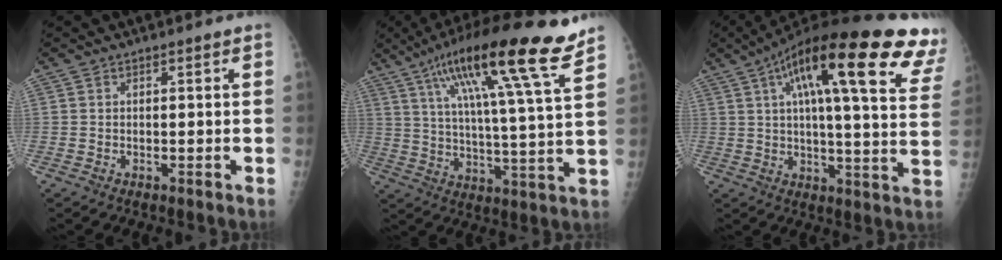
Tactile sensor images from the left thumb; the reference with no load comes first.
{"total": 21.2, "force": [12.9, 1.9, 16.7], "torque": [-0.260, -0.032, 0.205]}
{"total": 31.5, "force": [15.2, 7.4, 26.6], "torque": [-0.314, 0.014, 0.212]}